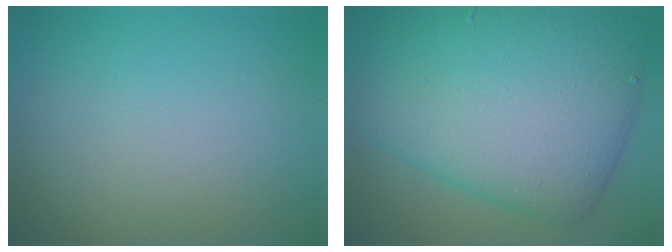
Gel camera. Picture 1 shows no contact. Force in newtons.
{"total": 11.1, "press": 11.1, "slide": 0.2}